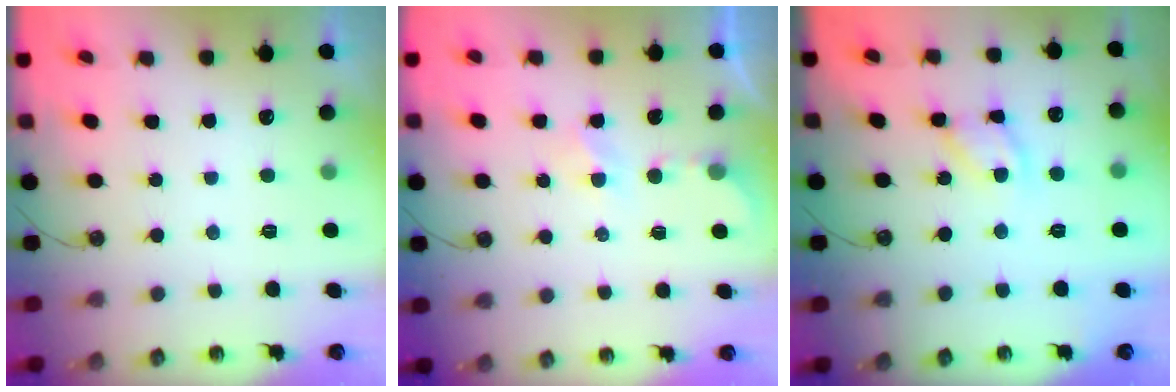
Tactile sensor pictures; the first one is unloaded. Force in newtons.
{"total": 3.1, "press": 3.0, "slide": 0.4}
{"total": 9.7, "press": 9.7, "slide": 0.6}